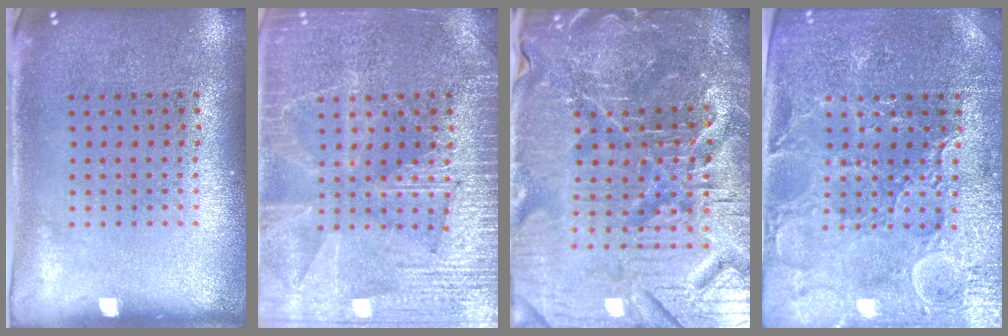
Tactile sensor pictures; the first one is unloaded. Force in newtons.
{"total": 5.6, "press": 5.5, "slide": 0.7}
{"total": 7.1, "press": 6.3, "slide": 3.2}
{"total": 4.2, "press": 4.0, "slide": 1.1}